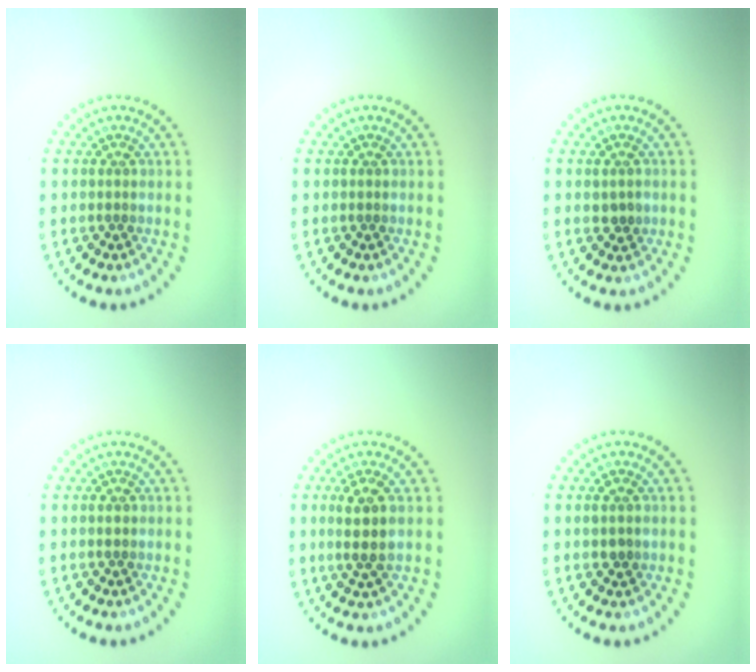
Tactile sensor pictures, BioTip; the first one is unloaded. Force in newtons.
{"total": 0.0}
{"total": 1.4, "press": 1.4, "slide": 0.1}
{"total": 0.9, "press": 0.9, "slide": 0.2}
{"total": 2.9, "press": 2.5, "slide": 1.4}
{"total": 1.3, "press": 1.3, "slide": 0.2}